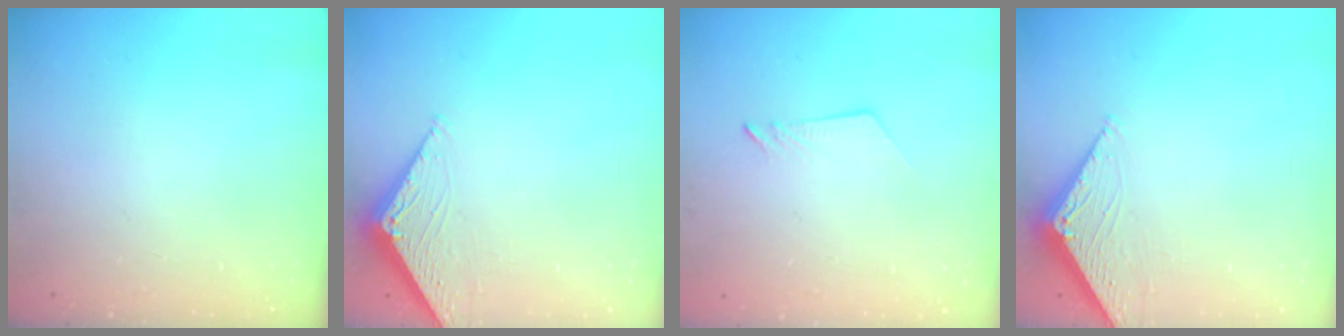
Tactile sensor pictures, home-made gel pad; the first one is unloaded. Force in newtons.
{"total": 2.8, "press": 2.8, "slide": 0.3}
{"total": 2.5, "press": 2.5, "slide": 0.2}
{"total": 2.8, "press": 2.8, "slide": 0.3}